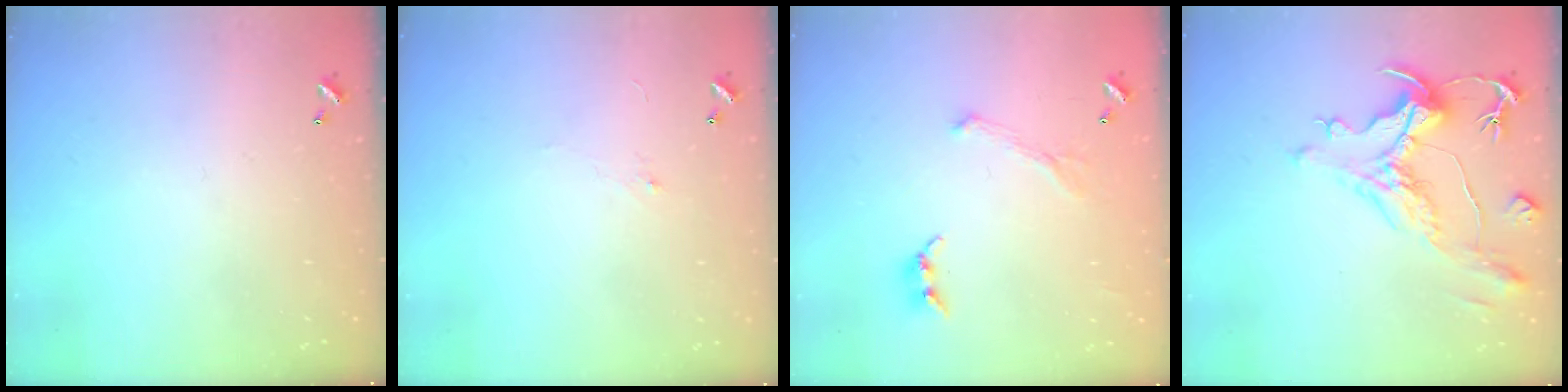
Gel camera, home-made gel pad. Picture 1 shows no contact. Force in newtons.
{"total": 0.7, "press": 0.4, "slide": 0.6}
{"total": 2.7, "press": 2.6, "slide": 0.7}
{"total": 2.0, "press": 0.9, "slide": 1.8}